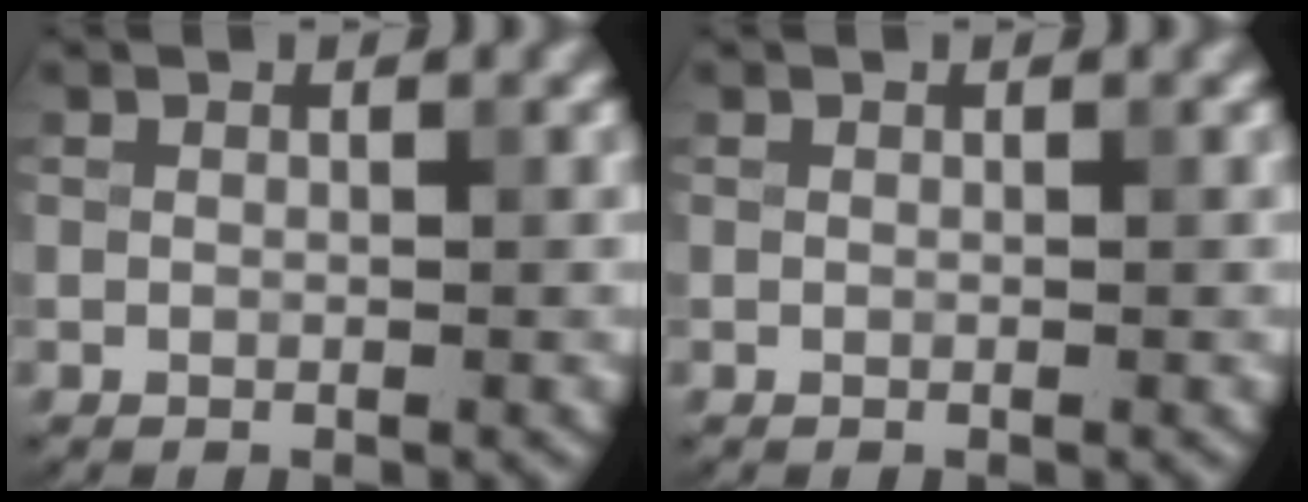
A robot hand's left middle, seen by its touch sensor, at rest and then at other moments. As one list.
[{"total": 0.0}]